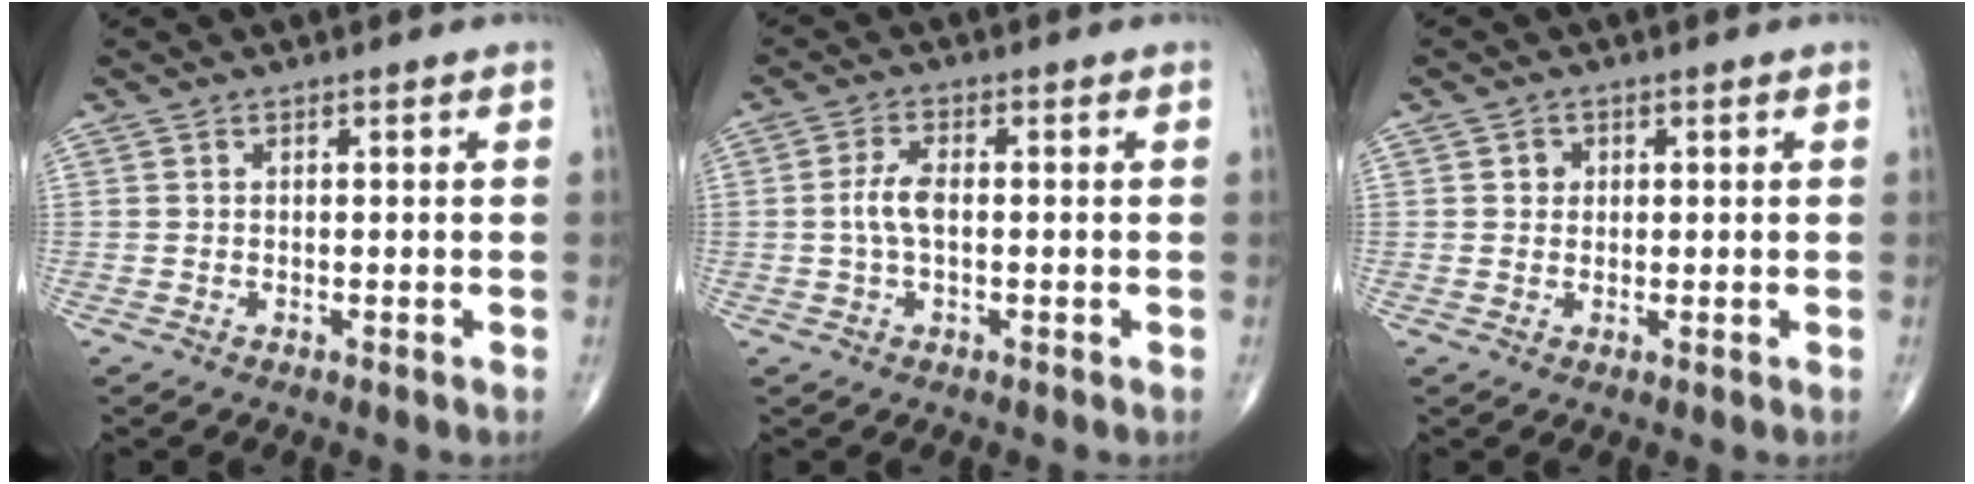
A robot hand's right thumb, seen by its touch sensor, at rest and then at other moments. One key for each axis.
{"total": 4.1, "fx": -0.2, "fy": 1.8, "fz": 3.7, "tx": -0.085, "ty": 0.009, "tz": -0.007}
{"total": 1.8, "fx": 0.4, "fy": 1.7, "fz": 0.6, "tx": 0.001, "ty": 0.001, "tz": 0.004}